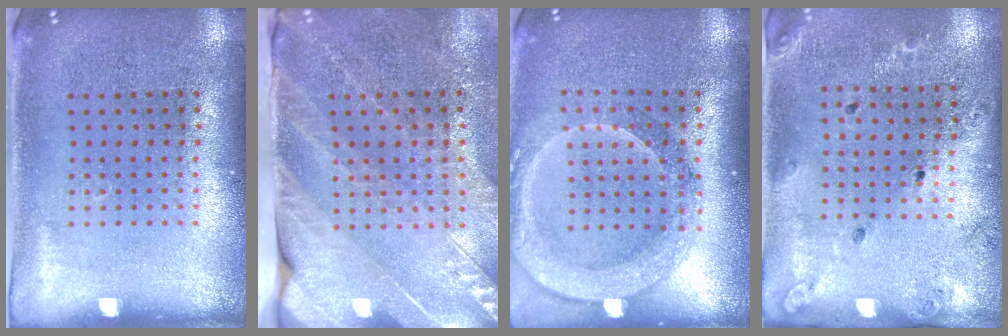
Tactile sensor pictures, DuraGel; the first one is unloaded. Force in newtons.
{"total": 3.7, "press": 3.1, "slide": 1.9}
{"total": 2.2, "press": 2.0, "slide": 1.1}
{"total": 1.3, "press": 1.2, "slide": 0.4}